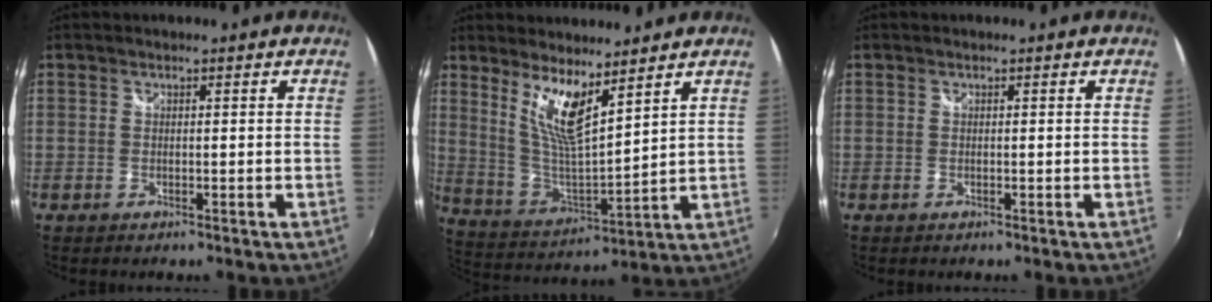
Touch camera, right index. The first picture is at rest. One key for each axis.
{"total": 10.4, "fx": 6.8, "fy": 2.0, "fz": 7.6, "tx": -0.143, "ty": -0.016, "tz": 0.138}
{"total": 0.0}